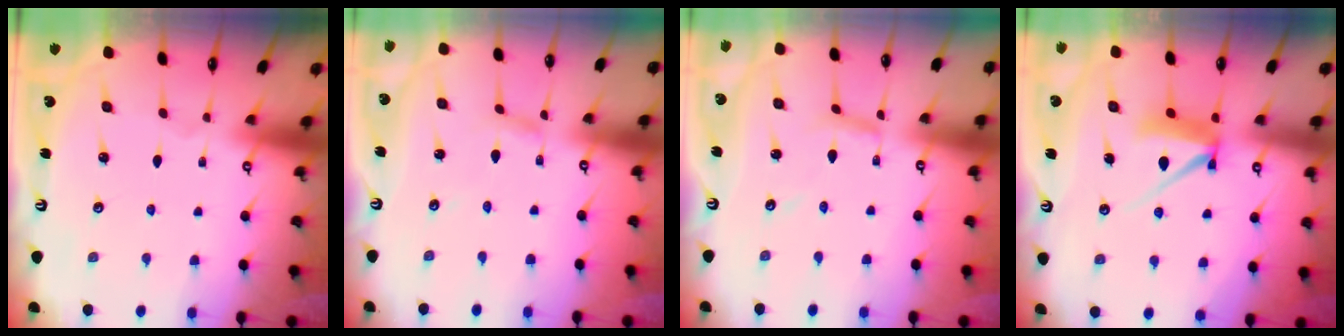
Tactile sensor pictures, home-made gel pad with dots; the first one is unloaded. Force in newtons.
{"total": 3.0, "press": 3.0, "slide": 0.1}
{"total": 5.5, "press": 5.5, "slide": 0.3}
{"total": 8.2, "press": 8.2, "slide": 0.8}